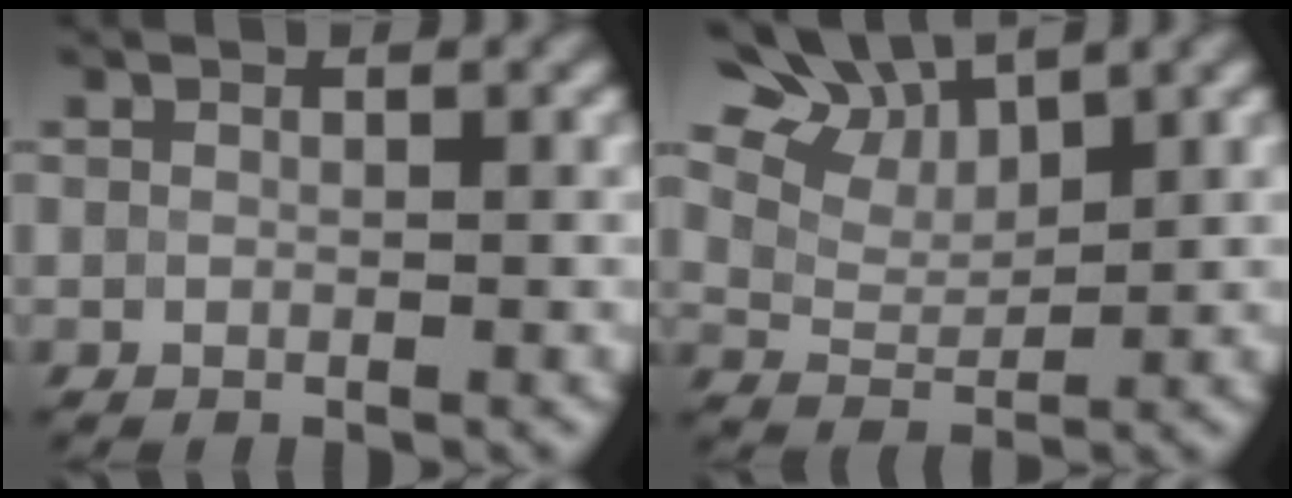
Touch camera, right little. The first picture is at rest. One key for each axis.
{"total": 7.9, "fx": 5.0, "fy": 4.0, "fz": 4.8, "tx": -0.096, "ty": 0.019, "tz": 0.067}